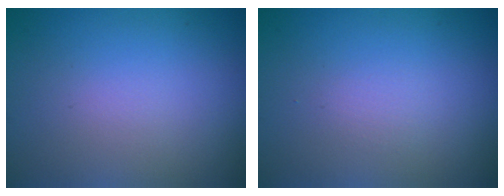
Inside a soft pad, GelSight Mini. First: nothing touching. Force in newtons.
{"total": 0.7, "press": 0.7, "slide": 0.1}